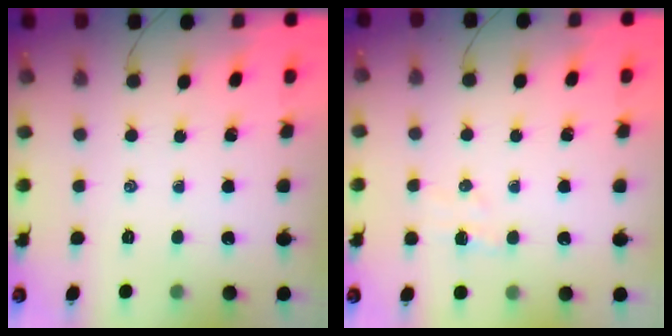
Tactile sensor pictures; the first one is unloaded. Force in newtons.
{"total": 3.0, "press": 2.9, "slide": 0.7}